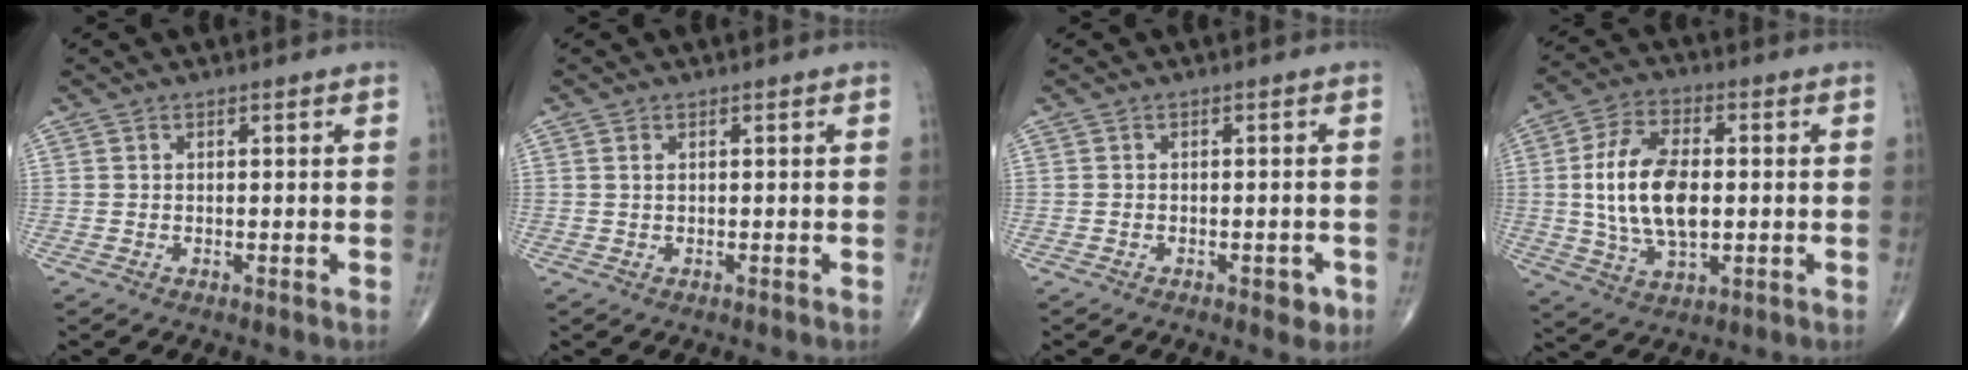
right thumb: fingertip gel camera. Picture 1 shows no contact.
{"total": 0.6, "force": [0.3, 0.3, 0.5], "torque": [-0.011, 0.005, 0.007]}
{"total": 2.5, "force": [-1.2, 1.3, 1.7], "torque": [-0.010, 0.006, -0.014]}
{"total": 14.9, "force": [0.3, 7.9, 12.6], "torque": [-0.238, 0.003, 0.006]}